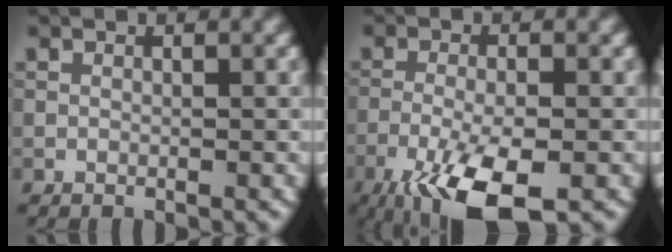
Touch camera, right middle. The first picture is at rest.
{"total": 8.6, "force": [-4.9, 2.6, 6.6], "torque": [-0.140, -0.021, -0.090]}